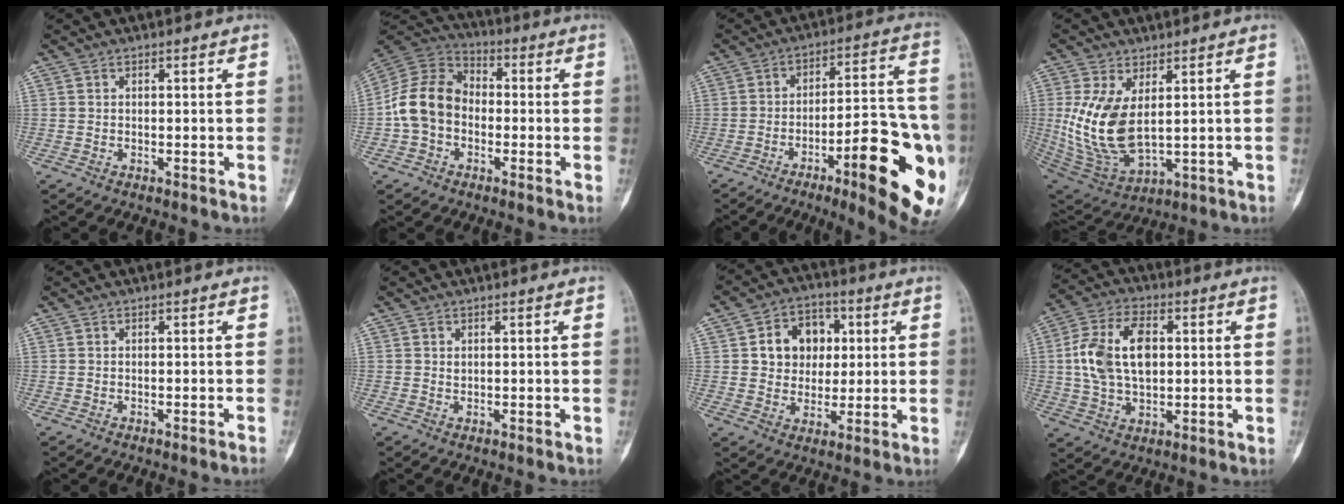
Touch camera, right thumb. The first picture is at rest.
{"total": 12.2, "force": [-1.9, 9.4, 7.5], "torque": [-0.134, 0.037, -0.049]}
{"total": 22.0, "force": [-7.9, 5.3, 19.8], "torque": [-0.234, 0.023, -0.101]}
{"total": 13.8, "force": [2.3, 7.1, 11.6], "torque": [-0.236, -0.021, 0.067]}
{"total": 1.3, "force": [-1.0, -0.4, 0.7], "torque": [-0.018, 0.010, -0.008]}
{"total": 0.5, "force": [0.3, 0.3, 0.3], "torque": [-0.001, 0.000, 0.005]}
{"total": 10.7, "force": [2.3, 8.6, 5.9], "torque": [-0.045, 0.003, 0.036]}
{"total": 13.9, "force": [1.6, 8.5, 10.9], "torque": [-0.198, 0.012, 0.030]}